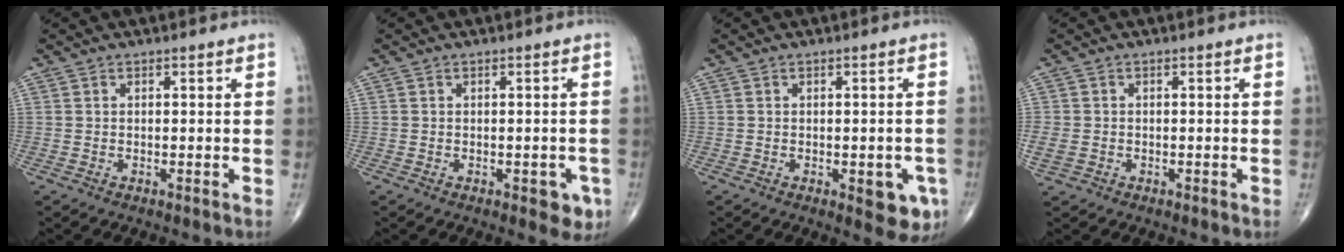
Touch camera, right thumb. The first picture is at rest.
{"total": 3.8, "force": [-1.5, 2.0, 2.9], "torque": [-0.011, 0.001, -0.016]}
{"total": 6.1, "force": [-2.1, 2.7, 5.0], "torque": [-0.037, -0.002, -0.020]}
{"total": 3.4, "force": [-0.8, 2.7, 1.9], "torque": [-0.056, 0.002, -0.011]}